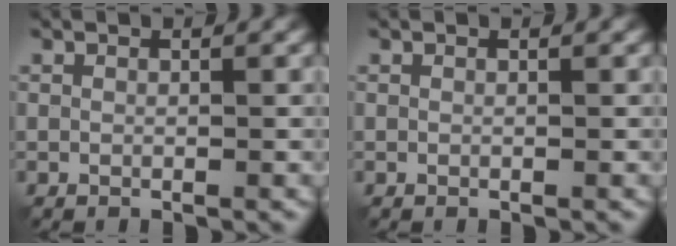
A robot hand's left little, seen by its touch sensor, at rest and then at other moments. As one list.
[{"total": 0.0}]